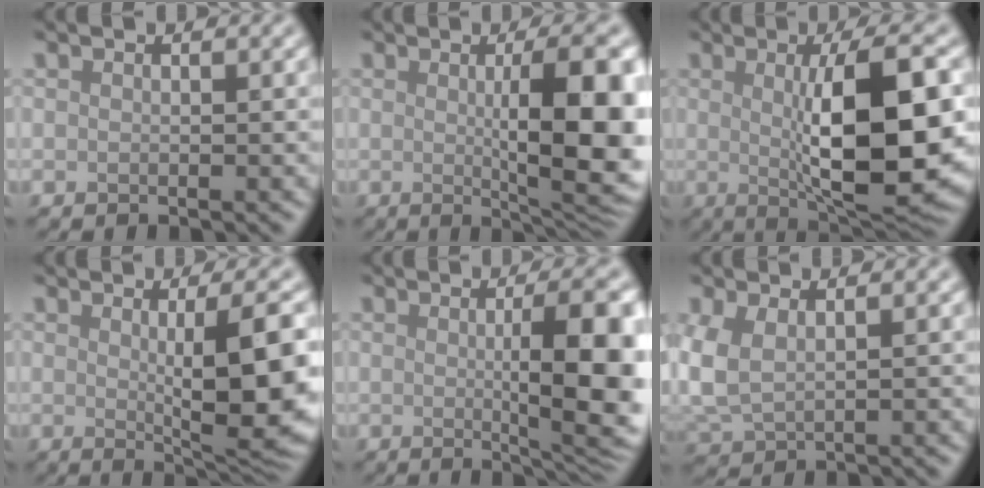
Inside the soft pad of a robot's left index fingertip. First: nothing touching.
{"total": 9.4, "force": [0.0, 2.2, 9.2], "torque": [-0.116, -0.003, 0.004]}
{"total": 10.9, "force": [-0.5, 2.7, 10.5], "torque": [-0.154, -0.003, 0.001]}
{"total": 8.7, "force": [0.1, 2.0, 8.5], "torque": [-0.119, -0.007, 0.010]}
{"total": 8.4, "force": [-0.2, 1.9, 8.2], "torque": [-0.102, 0.000, 0.000]}
{"total": 3.2, "force": [1.0, 1.7, 2.5], "torque": [-0.082, 0.001, 0.027]}